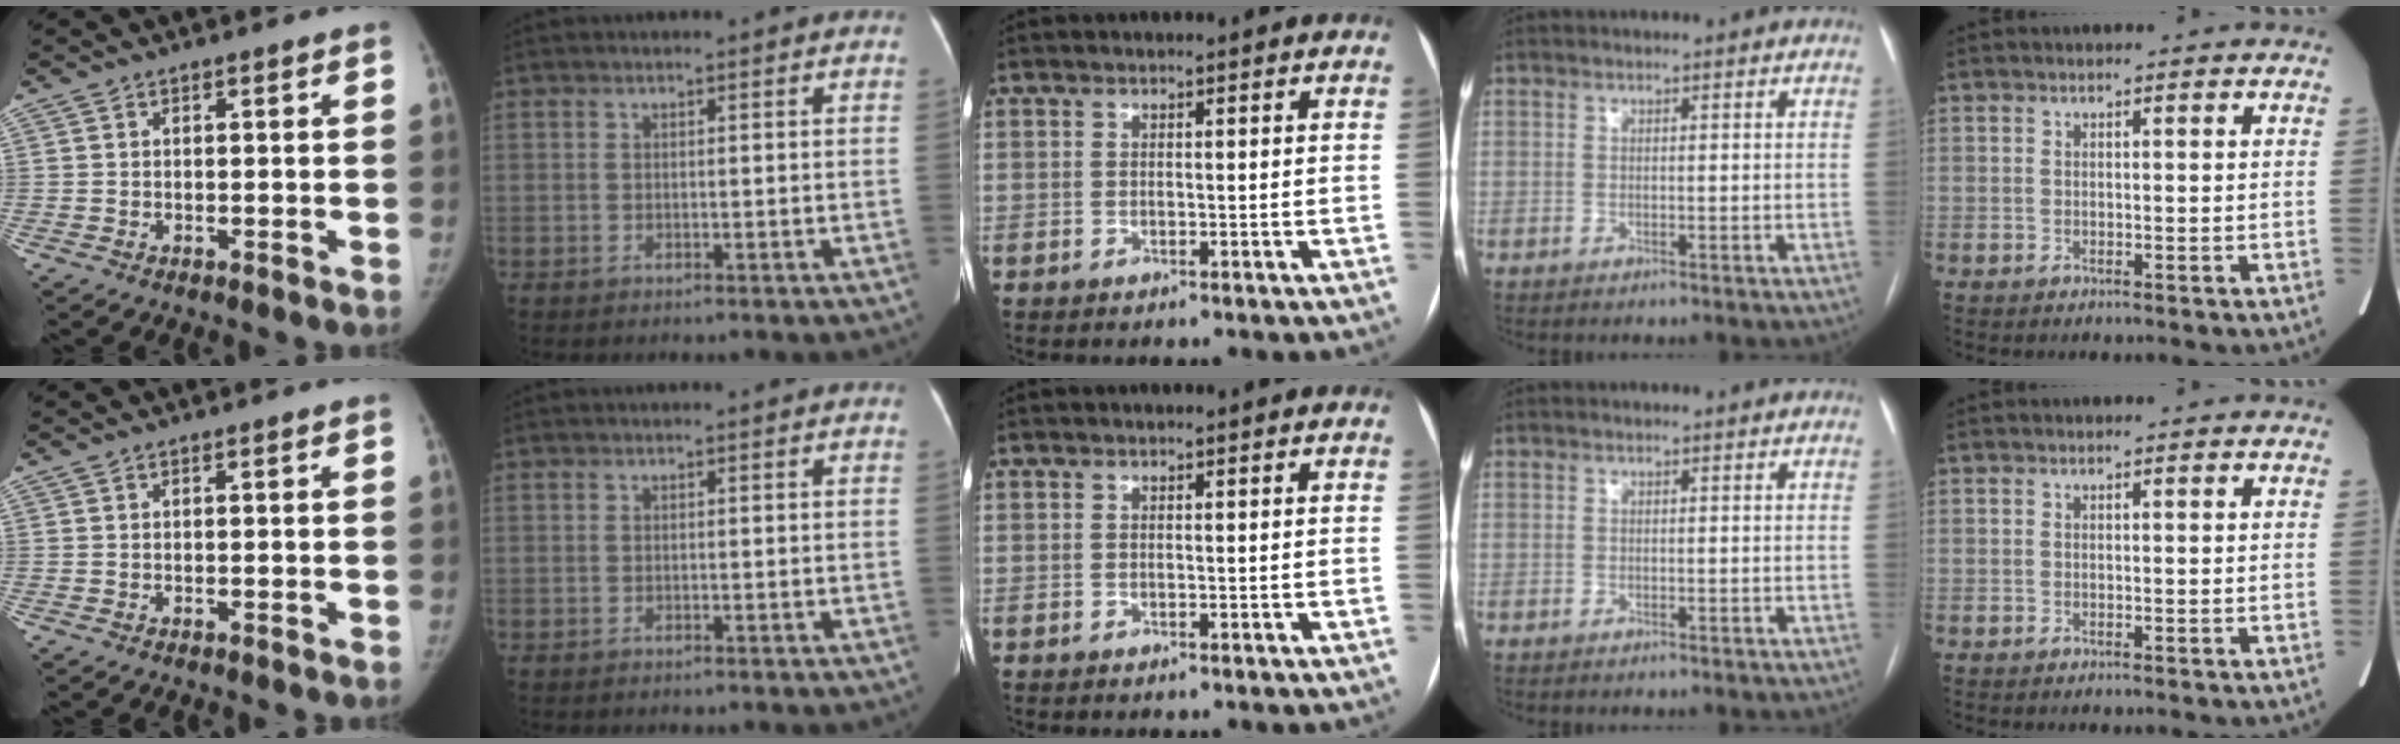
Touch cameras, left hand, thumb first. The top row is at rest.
{}